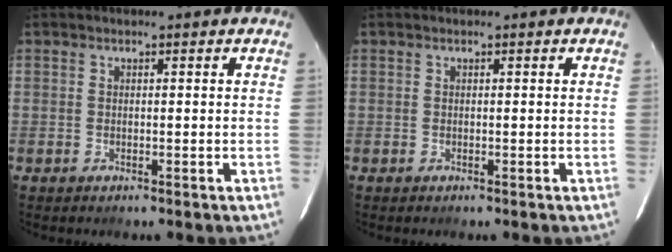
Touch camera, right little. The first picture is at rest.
{"total": 0.0}